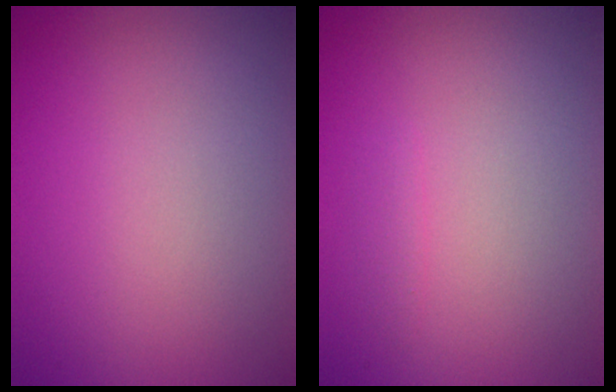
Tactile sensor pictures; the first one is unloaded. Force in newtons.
{"total": 0.6, "press": 0.6, "slide": 0.1}